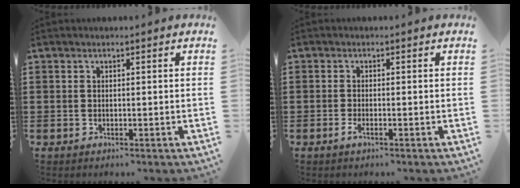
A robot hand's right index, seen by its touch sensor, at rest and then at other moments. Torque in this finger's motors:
{"motor_torque": [2.14, 0.00, 0.02, 0.02]}